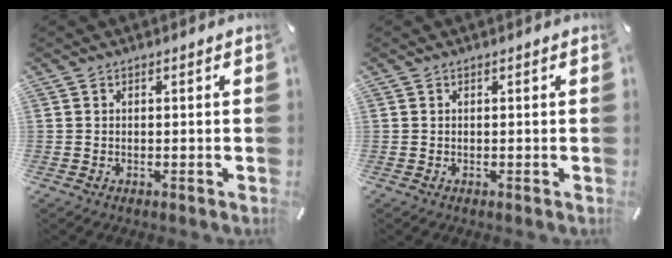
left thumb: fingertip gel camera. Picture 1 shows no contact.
{"total": 0.0}